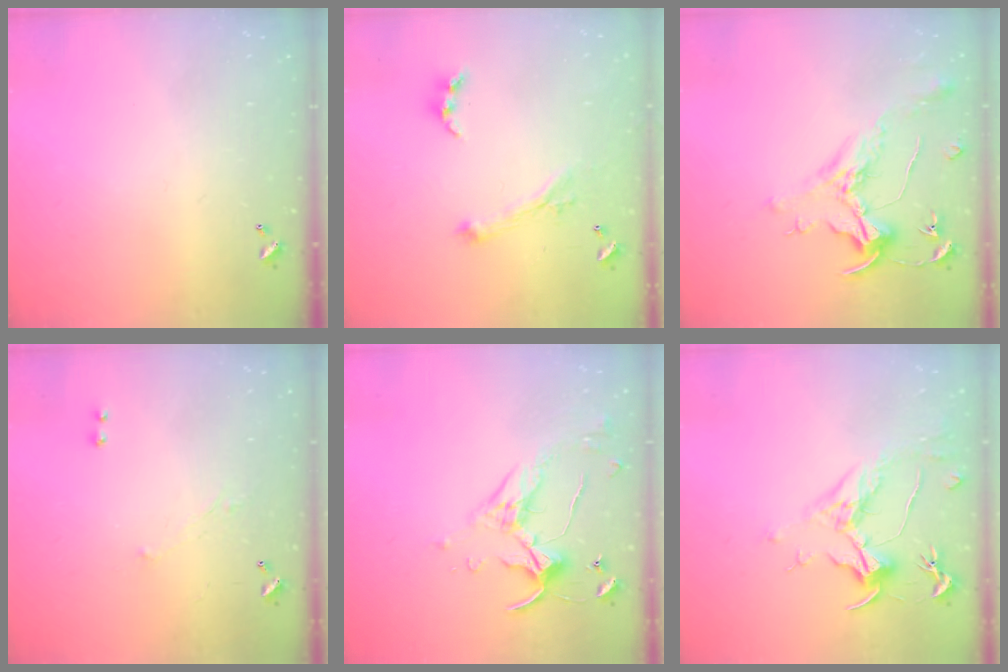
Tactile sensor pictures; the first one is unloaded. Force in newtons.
{"total": 1.1, "press": 0.6, "slide": 0.9}
{"total": 1.6, "press": 1.4, "slide": 0.7}
{"total": 1.2, "press": 0.8, "slide": 0.9}
{"total": 4.3, "press": 4.2, "slide": 0.8}
{"total": 1.6, "press": 1.4, "slide": 0.8}